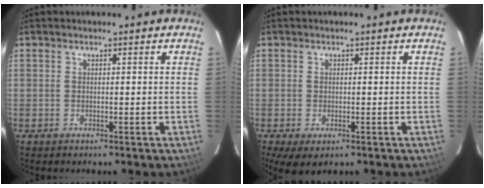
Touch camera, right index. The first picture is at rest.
{"total": 3.9, "force": [-1.5, 1.9, 3.1], "torque": [-0.062, -0.016, -0.018]}